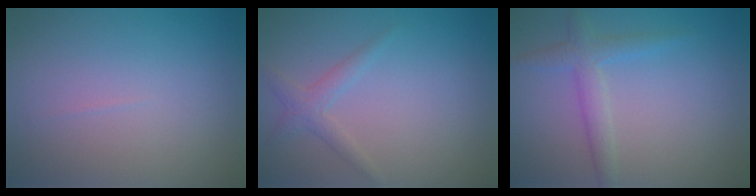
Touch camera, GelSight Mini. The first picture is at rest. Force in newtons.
{"total": 1.6, "press": 1.6, "slide": 0.1}
{"total": 2.3, "press": 2.3, "slide": 0.1}